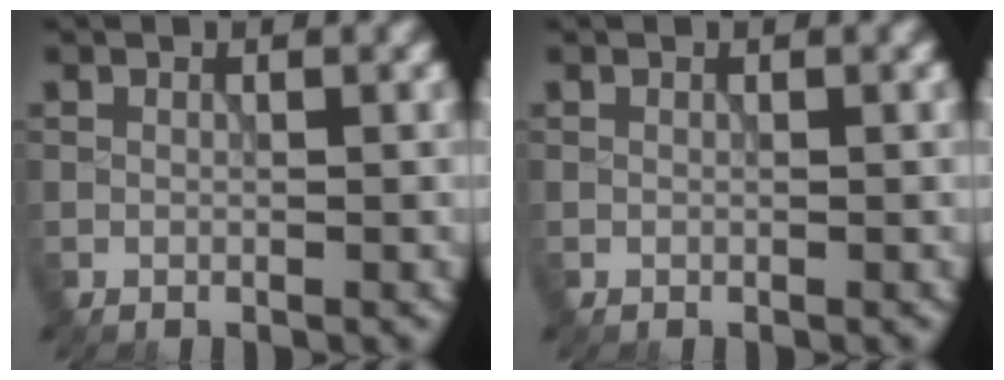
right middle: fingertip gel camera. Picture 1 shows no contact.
{"total": 0.0}